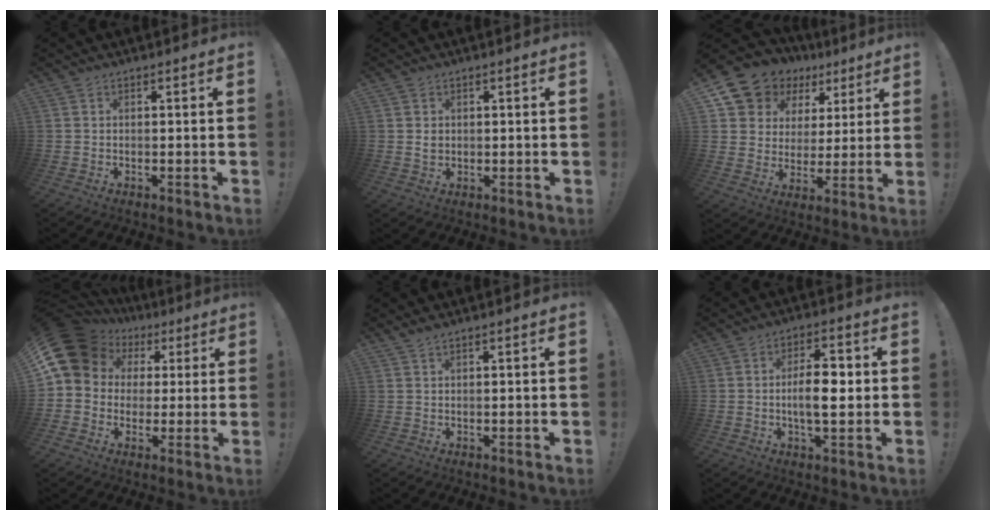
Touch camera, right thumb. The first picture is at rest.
{"total": 1.7, "force": [0.4, 1.5, 0.7], "torque": [-0.007, -0.001, 0.007]}
{"total": 11.6, "force": [7.8, 8.3, 2.6], "torque": [-0.051, -0.063, 0.156]}
{"total": 15.5, "force": [5.5, 12.6, 7.1], "torque": [-0.128, -0.026, 0.117]}
{"total": 1.2, "force": [0.9, -0.1, 0.8], "torque": [-0.017, -0.001, 0.016]}
{"total": 9.5, "force": [-0.6, 3.8, 8.6], "torque": [-0.143, 0.009, -0.016]}